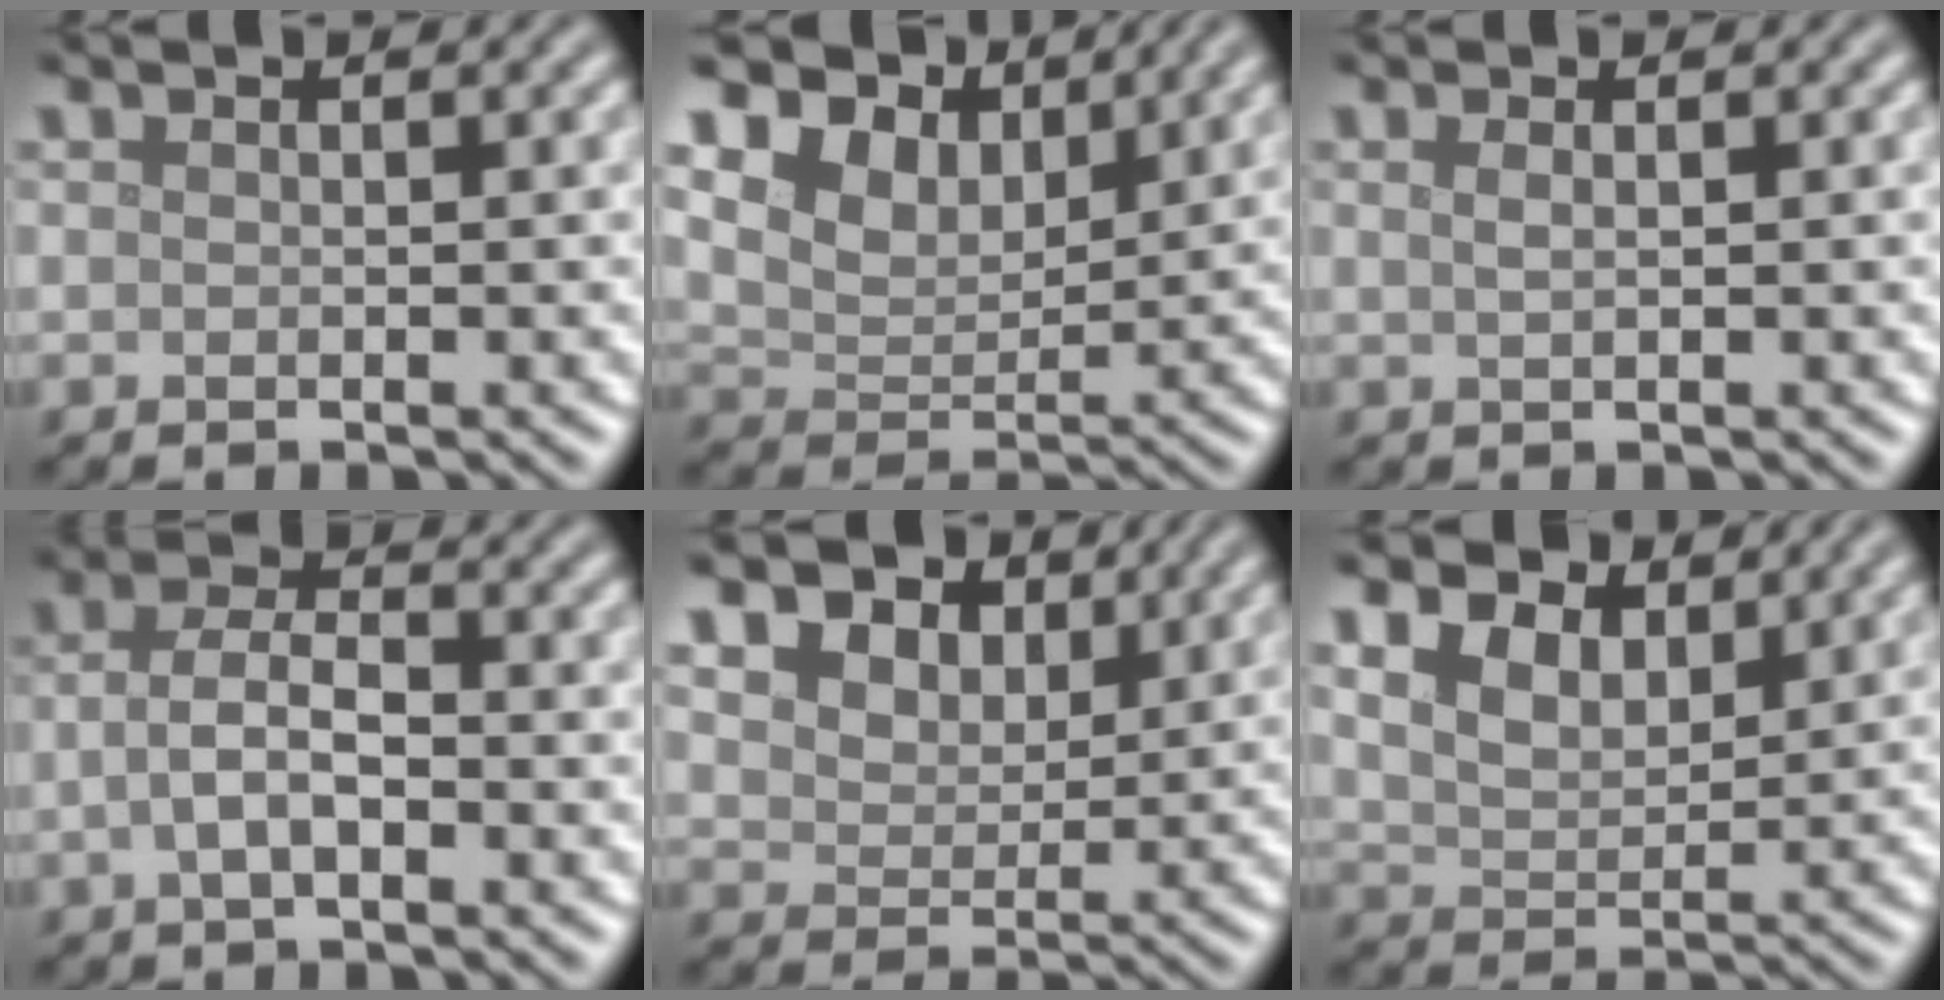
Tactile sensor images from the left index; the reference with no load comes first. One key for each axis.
{"total": 7.5, "fx": 5.4, "fy": 3.9, "fz": 3.4, "tx": -0.081, "ty": 0.004, "tz": 0.086}
{"total": 1.0, "fx": 0.4, "fy": 0.4, "fz": 0.8, "tx": -0.012, "ty": 0.001, "tz": 0.005}
{"total": 3.5, "fx": -0.9, "fy": 1.5, "fz": 3.0, "tx": -0.064, "ty": 0.004, "tz": -0.022}
{"total": 9.6, "fx": 5.6, "fy": 6.5, "fz": 4.3, "tx": -0.091, "ty": 0.020, "tz": 0.086}
{"total": 5.5, "fx": 3.6, "fy": 3.0, "fz": 3.0, "tx": -0.072, "ty": 0.006, "tz": 0.045}